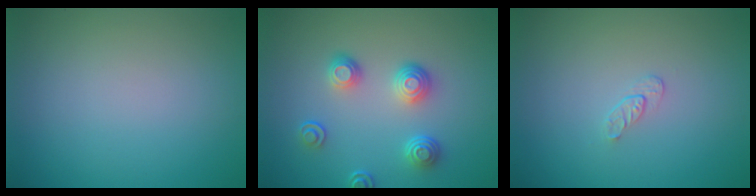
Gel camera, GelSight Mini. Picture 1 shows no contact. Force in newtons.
{"total": 3.5, "press": 2.8, "slide": 2.2}
{"total": 0.8, "press": 0.5, "slide": 0.7}